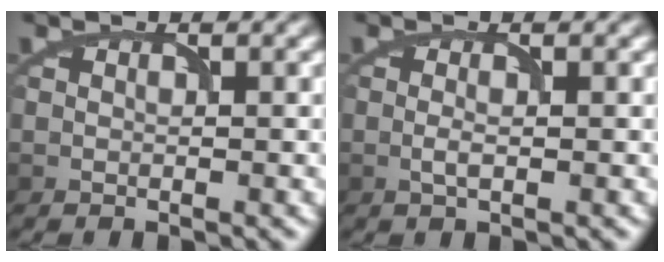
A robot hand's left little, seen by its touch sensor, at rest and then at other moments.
{"total": 1.0, "force": [-0.2, 0.2, 0.9], "torque": [-0.022, -0.002, -0.006]}